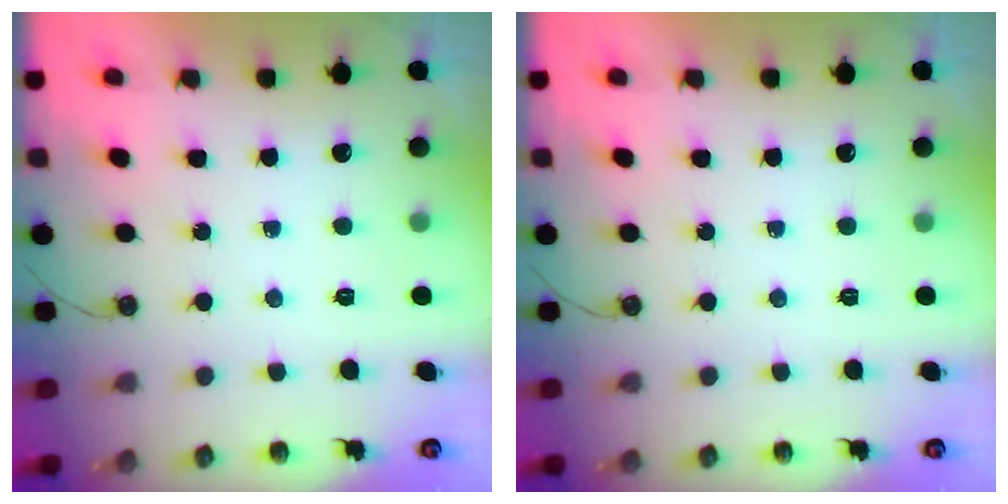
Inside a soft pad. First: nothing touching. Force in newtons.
{"total": 0.0}